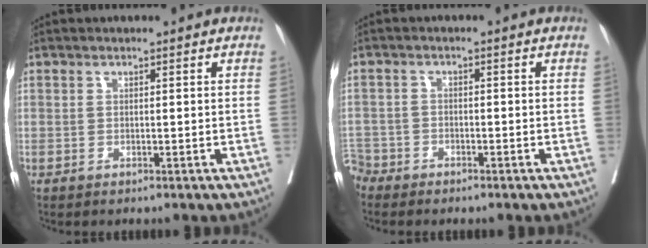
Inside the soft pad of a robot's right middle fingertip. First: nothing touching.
{"total": 3.7, "force": [-3.2, 1.8, -0.3], "torque": [0.005, 0.001, -0.067]}